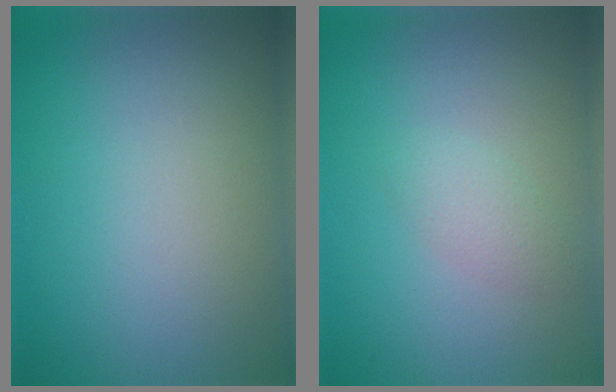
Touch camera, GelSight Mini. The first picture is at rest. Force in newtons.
{"total": 1.5, "press": 1.5, "slide": 0.0}